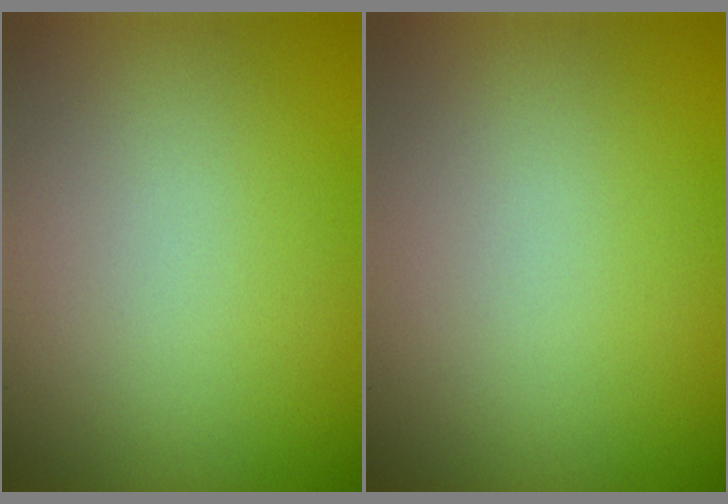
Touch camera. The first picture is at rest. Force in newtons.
{"total": 0.0}